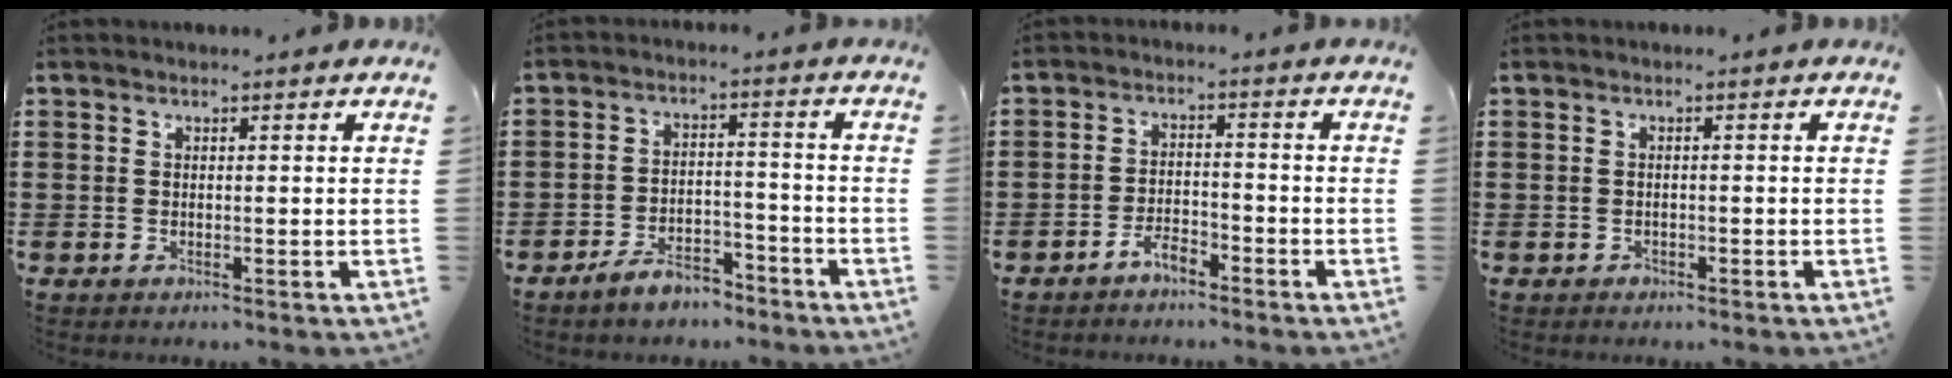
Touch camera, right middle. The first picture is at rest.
{"total": 4.9, "force": [-4.5, 1.2, 1.5], "torque": [-0.029, 0.012, -0.090]}
{"total": 3.2, "force": [-2.8, 0.9, 1.3], "torque": [-0.034, 0.006, -0.058]}
{"total": 0.6, "force": [-0.4, 0.5, 0.1], "torque": [-0.003, 0.004, -0.009]}